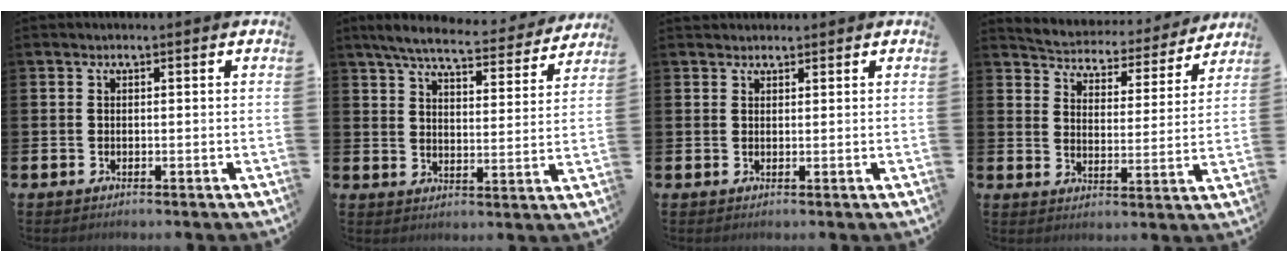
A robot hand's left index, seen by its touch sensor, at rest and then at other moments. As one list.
[{"total": 6.9, "force": [6.3, 1.0, 2.6], "torque": [-0.072, -0.037, 0.107]}, {"total": 1.5, "force": [1.4, 0.5, -0.1], "torque": [0.008, 0.000, 0.025]}, {"total": 4.5, "force": [4.4, 1.2, 0.3], "torque": [-0.030, -0.041, 0.069]}]